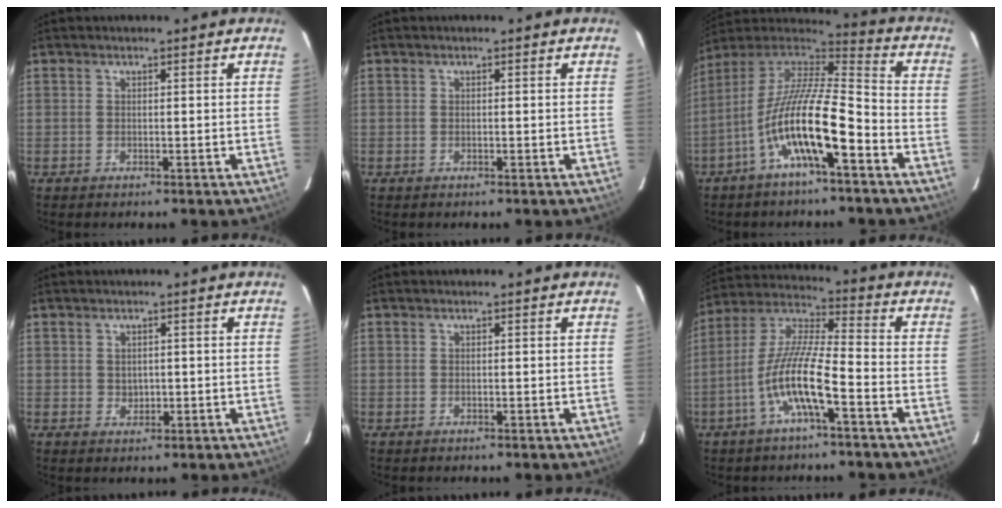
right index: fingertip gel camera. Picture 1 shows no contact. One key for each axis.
{"total": 0.0}
{"total": 16.6, "fx": -7.6, "fy": 3.6, "fz": 14.3, "tx": -0.260, "ty": -0.014, "tz": -0.146}
{"total": 1.9, "fx": 0.1, "fy": 1.7, "fz": 0.7, "tx": -0.007, "ty": 0.003, "tz": 0.006}
{"total": 0.0}
{"total": 11.6, "fx": -5.0, "fy": 1.6, "fz": 10.4, "tx": -0.214, "ty": 0.003, "tz": -0.099}